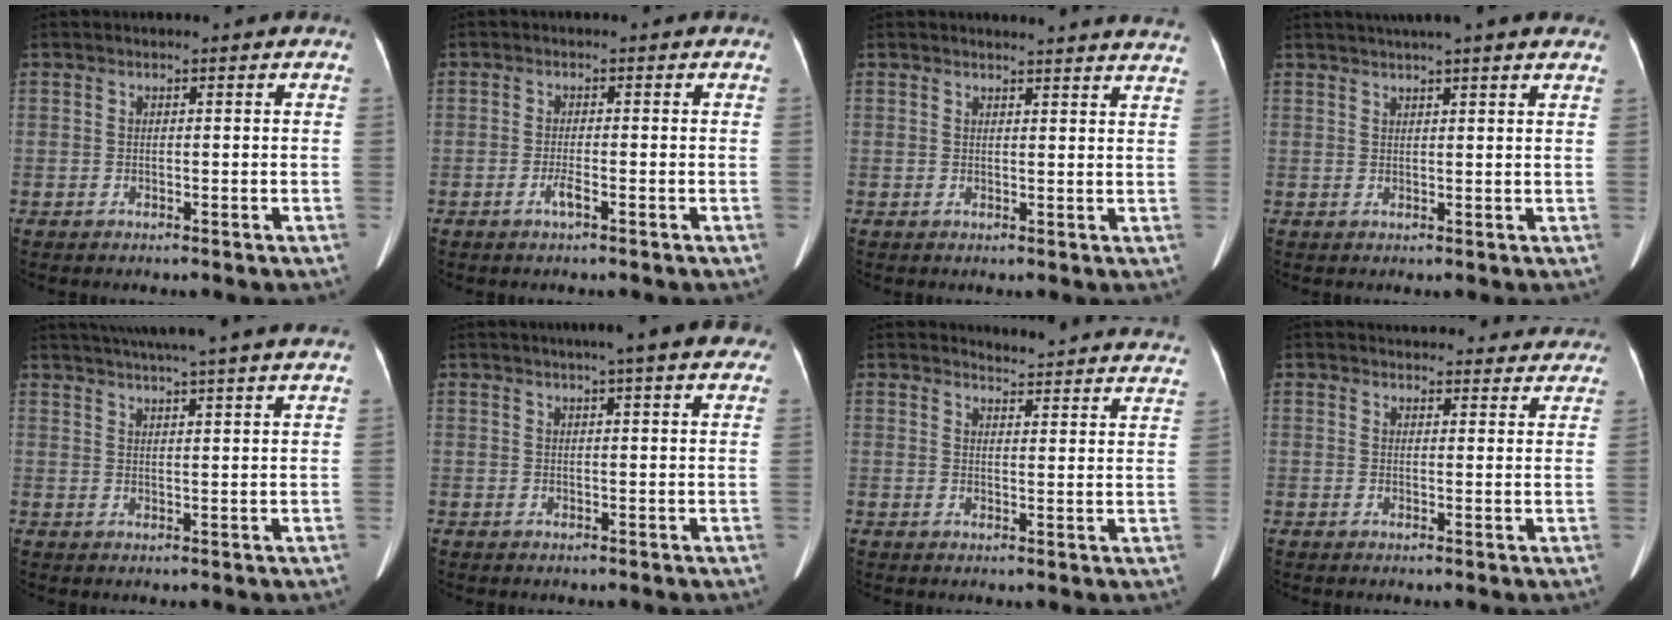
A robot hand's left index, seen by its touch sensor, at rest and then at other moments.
{"total": 1.6, "force": [-1.0, 0.0, 1.3], "torque": [-0.030, -0.003, -0.019]}
{"total": 13.3, "force": [13.0, 0.2, 2.8], "torque": [-0.022, -0.046, 0.126]}
{"total": 11.4, "force": [9.7, 0.6, 6.1], "torque": [-0.093, 0.035, 0.115]}
{"total": 17.2, "force": [15.0, -0.7, 8.4], "torque": [-0.143, 0.013, 0.196]}
{"total": 9.9, "force": [7.6, 1.0, 6.2], "torque": [-0.073, 0.021, 0.078]}
{"total": 19.5, "force": [19.2, 1.6, 2.9], "torque": [-0.019, -0.090, 0.197]}
{"total": 17.8, "force": [16.8, 4.8, 3.4], "torque": [-0.030, 0.003, 0.188]}